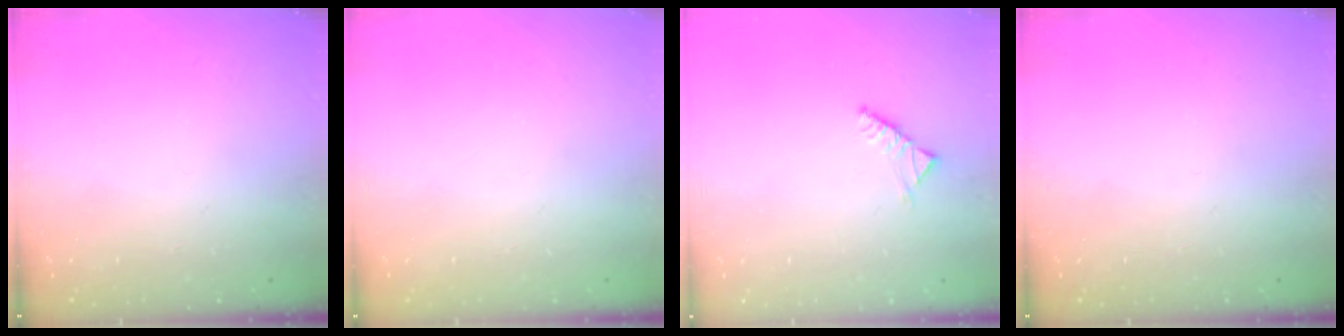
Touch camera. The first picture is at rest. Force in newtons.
{"total": 0.0}
{"total": 2.6, "press": 2.5, "slide": 0.8}
{"total": 0.0}